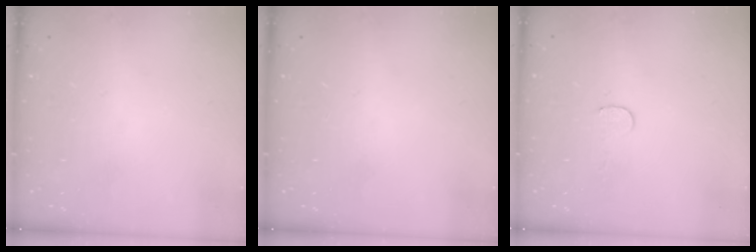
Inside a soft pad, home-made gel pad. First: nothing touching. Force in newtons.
{"total": 0.0}
{"total": 4.1, "press": 4.1, "slide": 0.3}